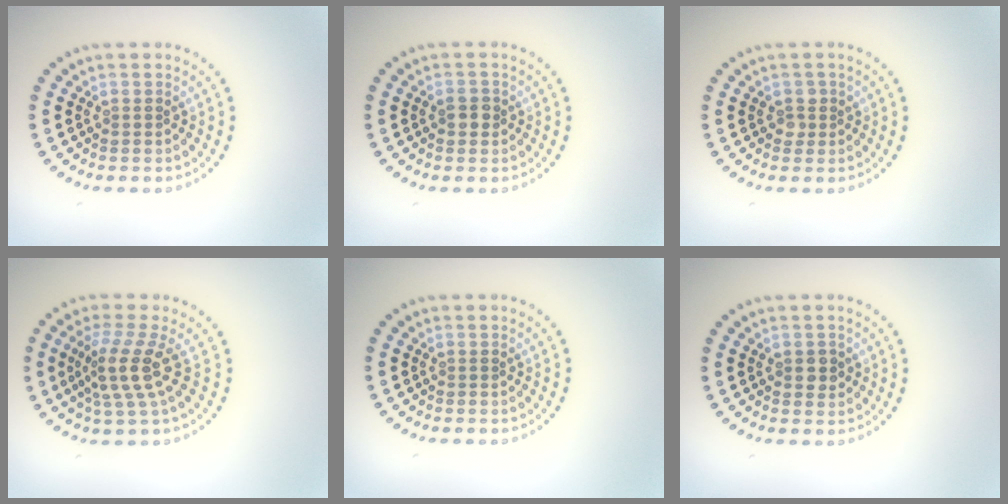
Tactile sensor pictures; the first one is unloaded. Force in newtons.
{"total": 1.4, "press": 1.4, "slide": 0.2}
{"total": 1.1, "press": 1.1, "slide": 0.4}
{"total": 3.7, "press": 2.9, "slide": 2.4}
{"total": 0.0}
{"total": 1.4, "press": 1.4, "slide": 0.2}